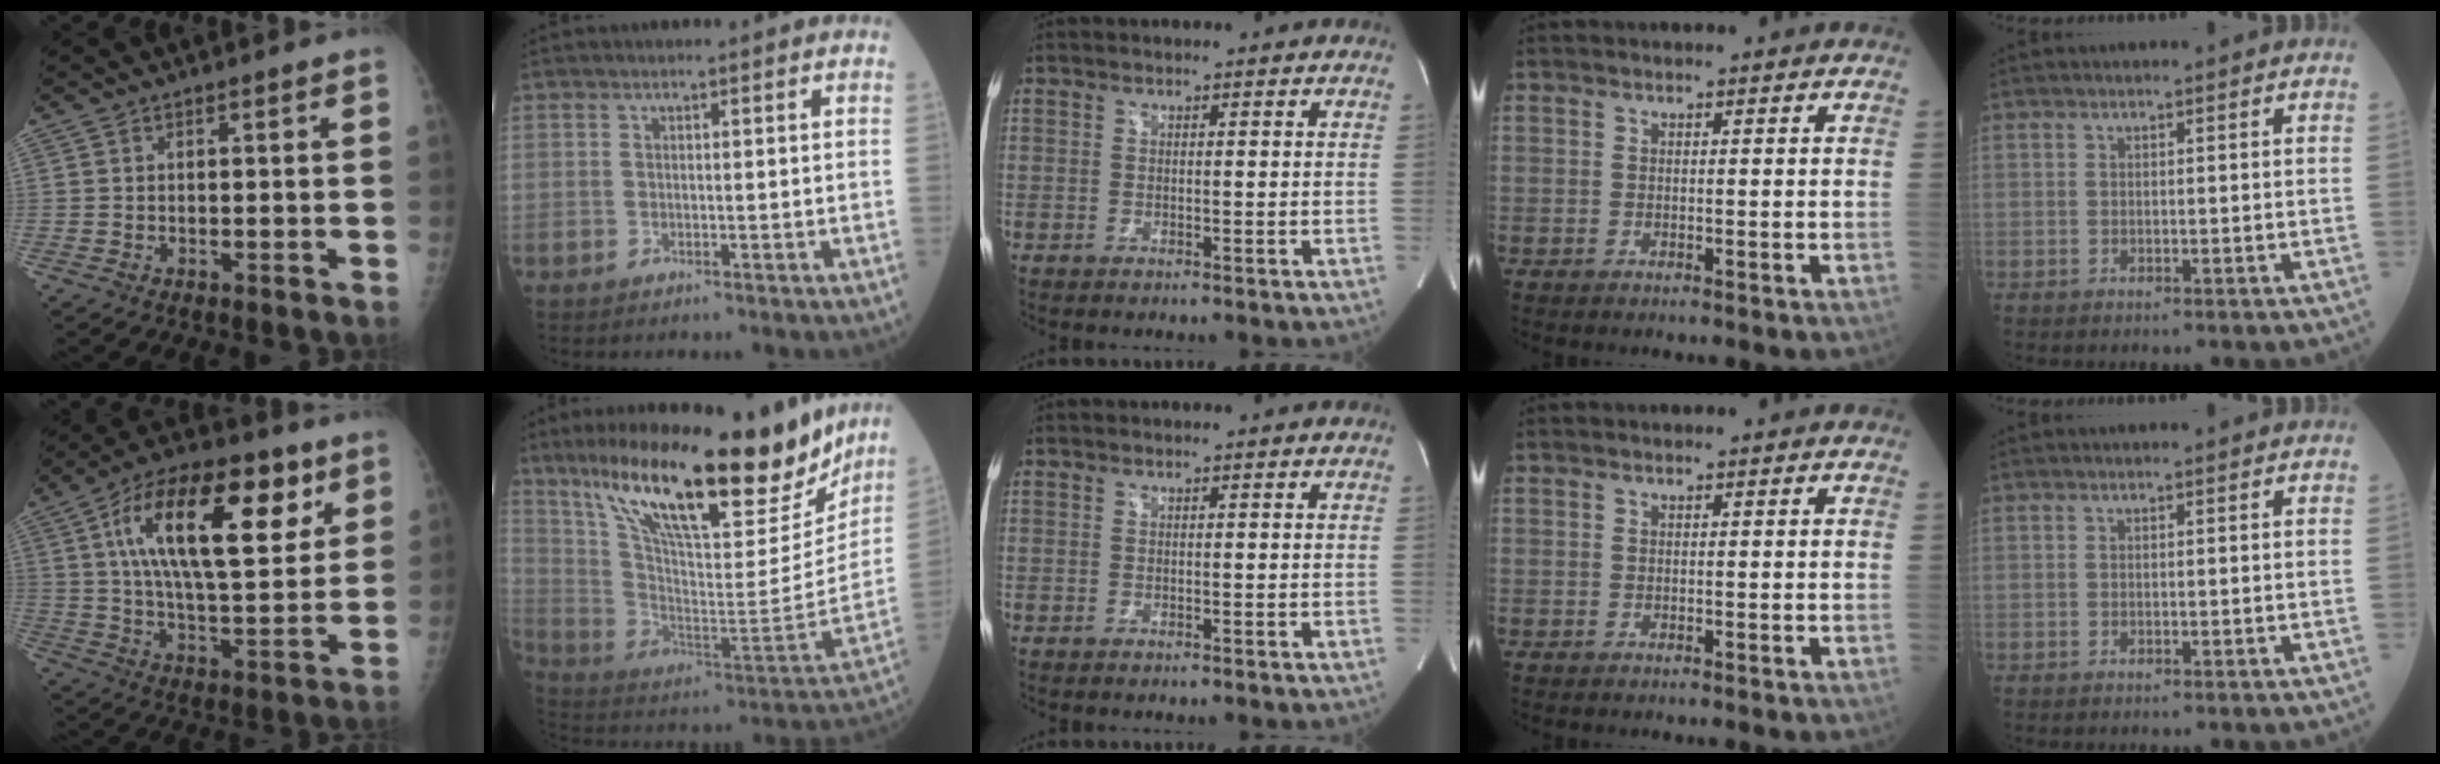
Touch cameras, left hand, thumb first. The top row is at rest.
{"thumb": {"total": 23.7, "force": [9.1, 10.3, 19.3], "torque": [-0.294, -0.014, 0.146]}, "index": {"total": 27.8, "force": [20.5, 5.5, 17.8], "torque": [-0.294, -0.020, 0.322]}}